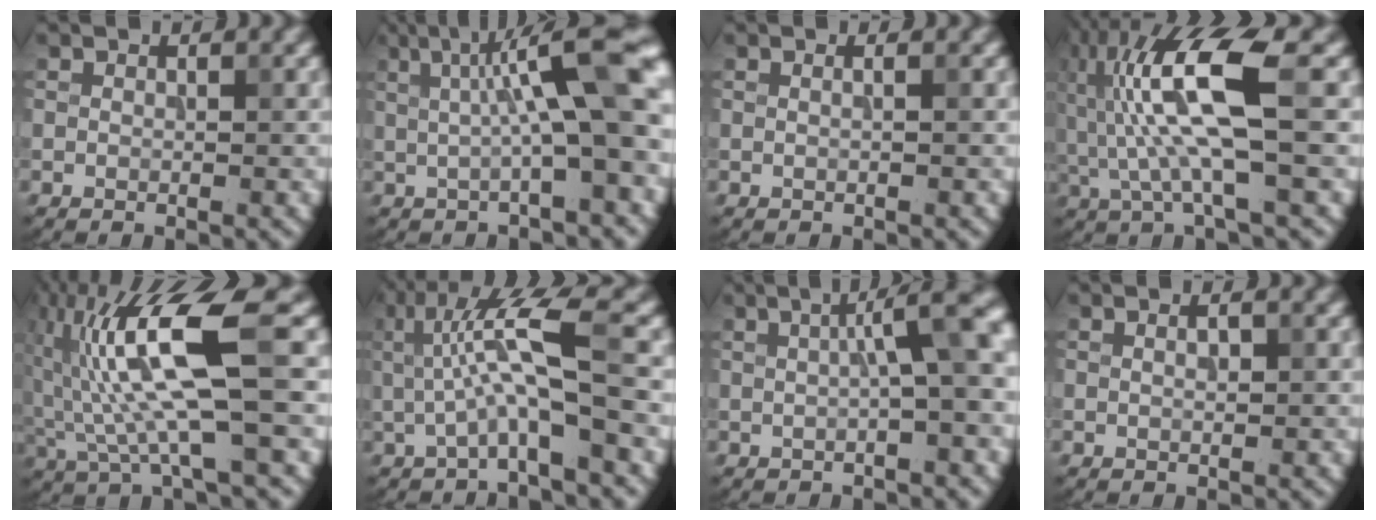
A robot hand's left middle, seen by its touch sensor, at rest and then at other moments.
{"total": 10.0, "force": [2.0, 1.9, 9.6], "torque": [-0.126, 0.011, 0.029]}
{"total": 1.0, "force": [0.3, 0.5, 0.8], "torque": [-0.004, -0.005, -0.007]}
{"total": 9.4, "force": [0.5, 2.0, 9.2], "torque": [-0.191, 0.013, 0.011]}
{"total": 10.7, "force": [1.2, 2.2, 10.4], "torque": [-0.203, 0.011, 0.027]}
{"total": 6.7, "force": [0.5, 1.1, 6.6], "torque": [-0.126, 0.012, 0.006]}
{"total": 6.4, "force": [1.0, 1.4, 6.2], "torque": [-0.075, 0.018, 0.008]}
{"total": 0.8, "force": [0.2, 0.2, 0.8], "torque": [-0.014, 0.003, 0.004]}